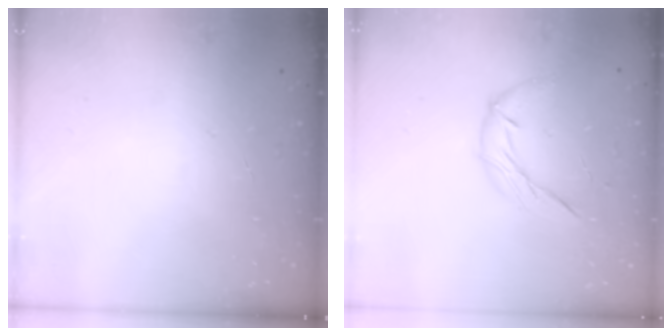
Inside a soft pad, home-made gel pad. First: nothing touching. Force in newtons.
{"total": 6.8, "press": 6.8, "slide": 0.7}